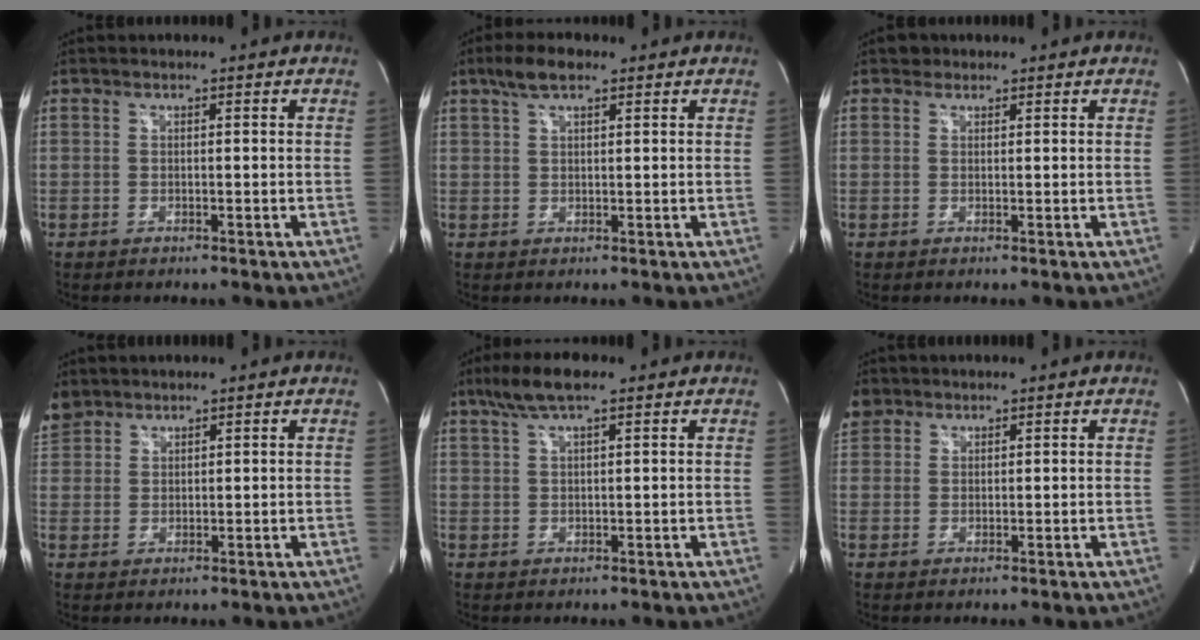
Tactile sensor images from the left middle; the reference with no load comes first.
{"total": 4.5, "force": [3.0, 1.3, 3.0], "torque": [-0.068, 0.016, 0.057]}
{"total": 1.3, "force": [0.9, 0.9, 0.0], "torque": [0.004, 0.005, 0.009]}
{"total": 5.9, "force": [4.7, 3.4, 1.0], "torque": [-0.034, 0.018, 0.102]}
{"total": 5.9, "force": [4.1, 0.9, 4.1], "torque": [-0.091, 0.018, 0.078]}
{"total": 5.2, "force": [3.5, 3.7, 0.9], "torque": [-0.029, 0.019, 0.074]}